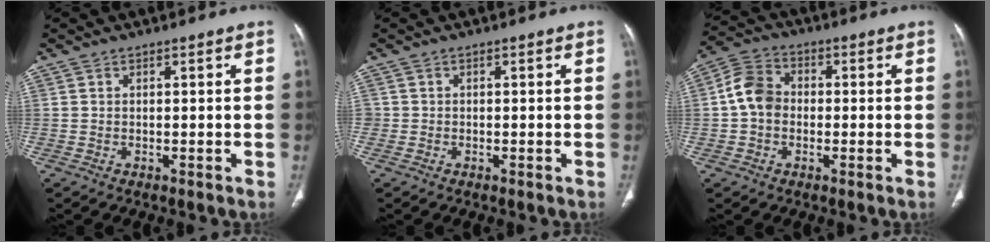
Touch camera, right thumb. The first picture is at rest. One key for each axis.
{"total": 0.8, "fx": -0.1, "fy": 0.8, "fz": 0.0, "tx": 0.006, "ty": 0.005, "tz": -0.002}
{"total": 7.7, "fx": -0.3, "fy": 6.2, "fz": 4.6, "tx": -0.076, "ty": 0.022, "tz": -0.018}